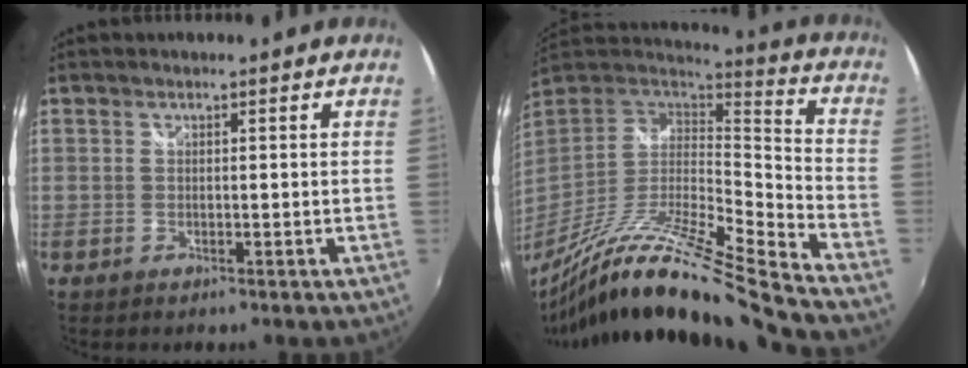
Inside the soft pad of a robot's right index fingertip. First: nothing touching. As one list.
[{"total": 24.1, "force": [-18.0, 0.1, 16.0], "torque": [-0.266, -0.045, -0.319]}]